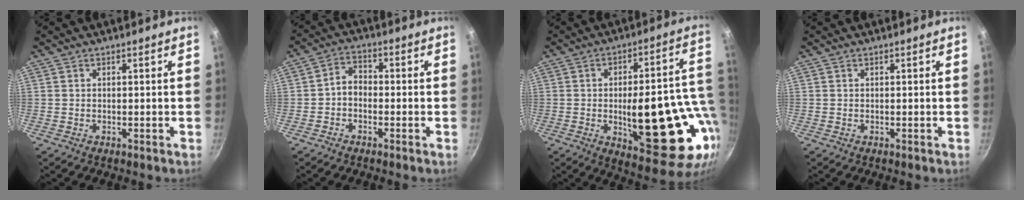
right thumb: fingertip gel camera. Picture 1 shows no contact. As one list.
[{"total": 3.7, "force": [-1.2, 2.7, 2.2], "torque": [-0.030, 0.021, -0.032]}, {"total": 25.1, "force": [-4.4, 9.8, 22.8], "torque": [-0.269, 0.008, -0.045]}, {"total": 0.0}]